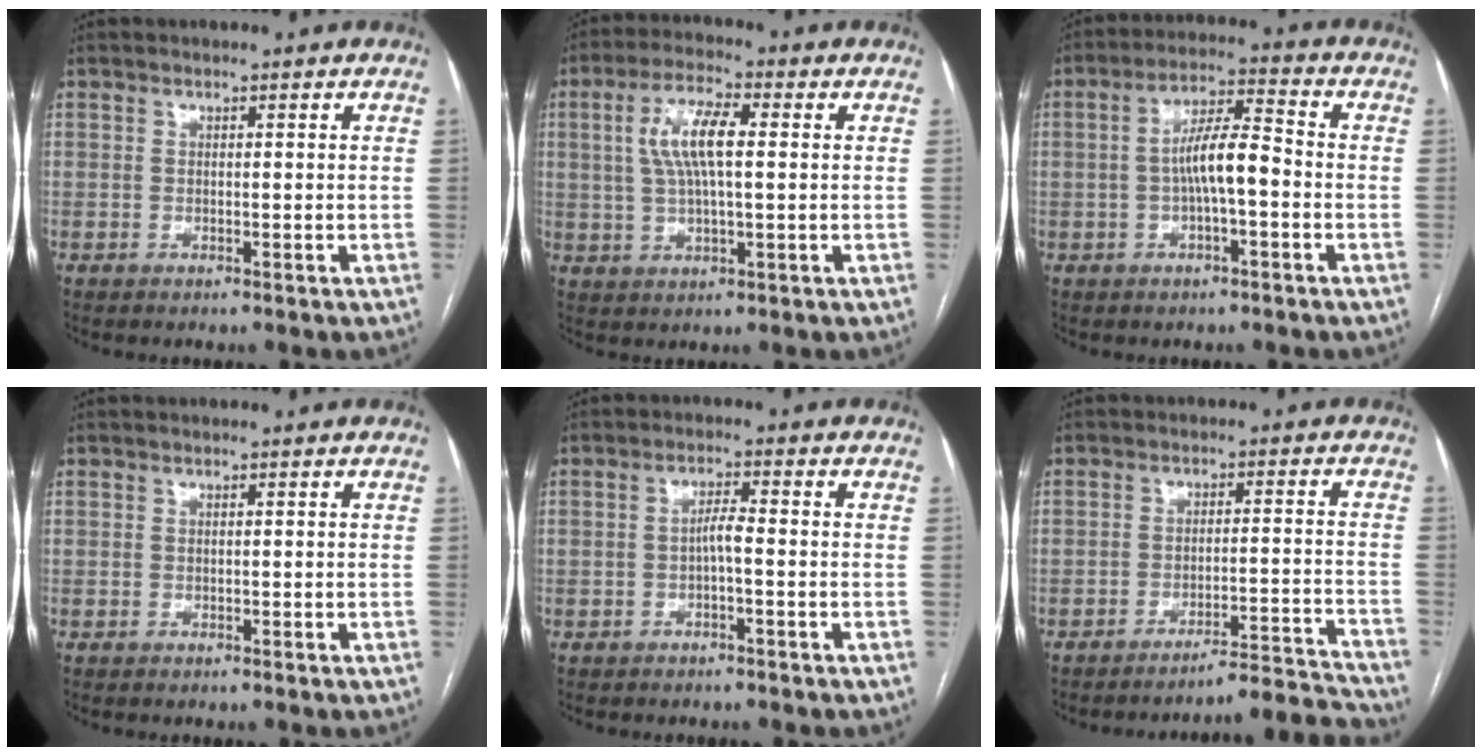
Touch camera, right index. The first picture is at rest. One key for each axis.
{"total": 8.6, "fx": 1.4, "fy": 2.5, "fz": 8.1, "tx": -0.165, "ty": 0.017, "tz": 0.029}
{"total": 7.7, "fx": -1.1, "fy": 1.7, "fz": 7.4, "tx": -0.139, "ty": 0.023, "tz": -0.021}
{"total": 0.0}
{"total": 2.5, "fx": -0.8, "fy": 0.3, "fz": 2.4, "tx": -0.041, "ty": 0.006, "tz": -0.013}
{"total": 10.4, "fx": -10.2, "fy": -2.0, "fz": 0.4, "tx": 0.017, "ty": 0.022, "tz": -0.147}